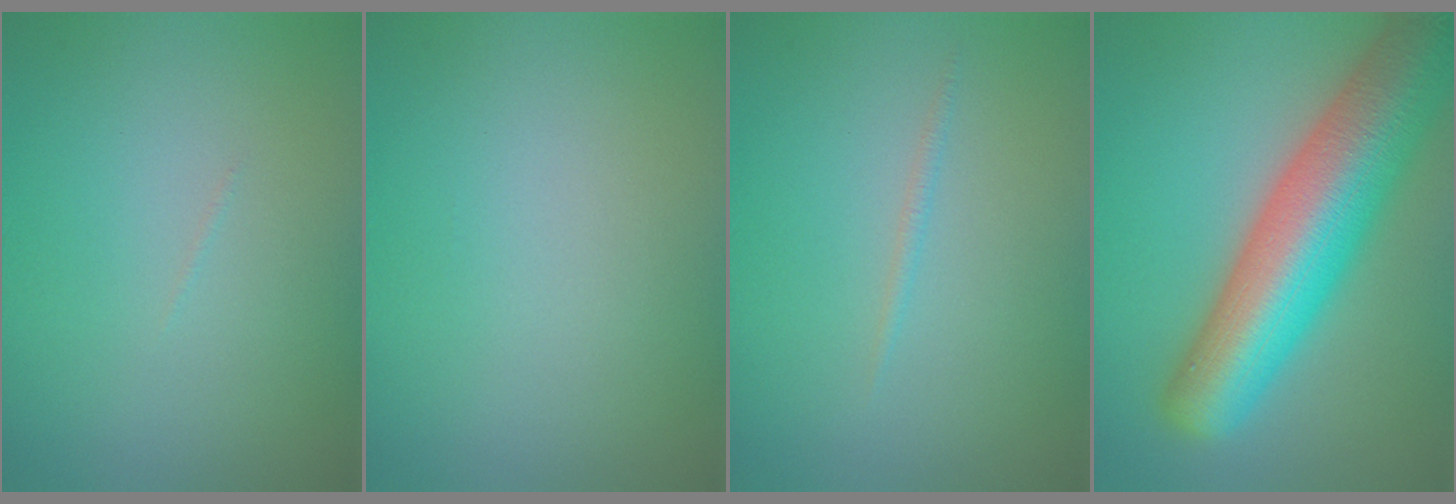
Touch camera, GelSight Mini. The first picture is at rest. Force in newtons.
{"total": 0.0}
{"total": 0.6, "press": 0.6, "slide": 0.0}
{"total": 12.3, "press": 12.3, "slide": 0.5}